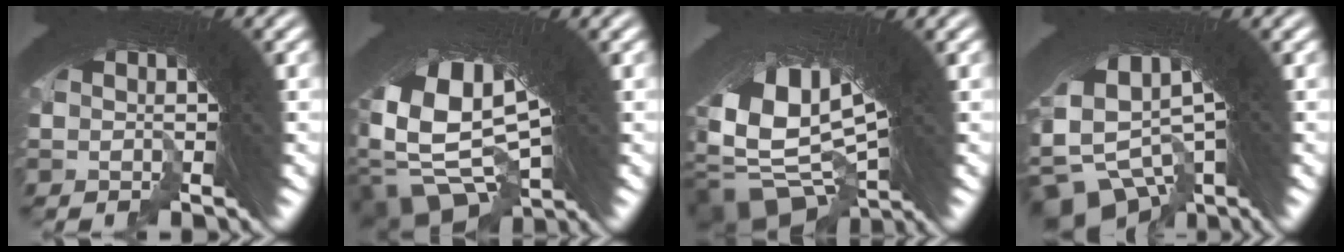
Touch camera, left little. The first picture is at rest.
{"total": 15.0, "force": [-2.9, 10.5, 10.4], "torque": [-0.235, -0.058, -0.033]}
{"total": 17.0, "force": [-1.5, 11.4, 12.5], "torque": [-0.275, -0.054, -0.007]}
{"total": 14.2, "force": [-2.4, 10.8, 8.8], "torque": [-0.203, -0.040, -0.033]}